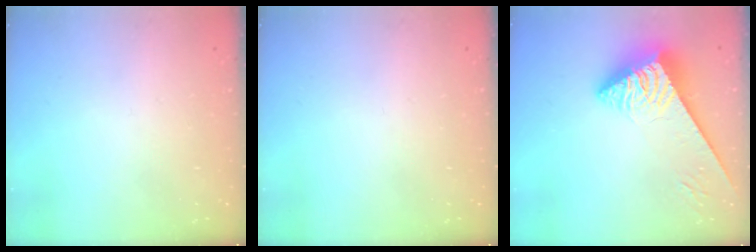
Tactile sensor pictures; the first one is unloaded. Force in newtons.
{"total": 0.0}
{"total": 4.4, "press": 4.3, "slide": 0.8}